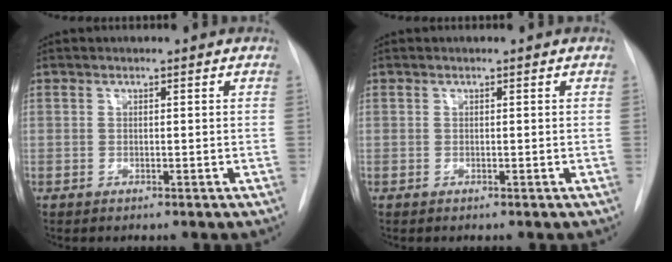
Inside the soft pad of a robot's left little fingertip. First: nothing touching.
{"total": 0.0}